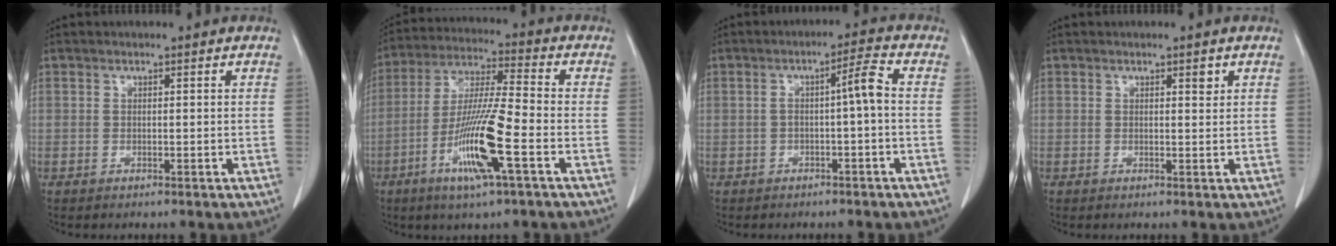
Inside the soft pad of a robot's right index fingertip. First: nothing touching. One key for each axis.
{"total": 13.5, "fx": -5.1, "fy": 0.3, "fz": 12.5, "tx": -0.249, "ty": -0.015, "tz": -0.098}
{"total": 3.9, "fx": -0.3, "fy": 0.1, "fz": 3.9, "tx": -0.063, "ty": 0.017, "tz": -0.005}
{"total": 1.3, "fx": 0.8, "fy": 0.4, "fz": 0.9, "tx": -0.010, "ty": -0.002, "tz": 0.010}